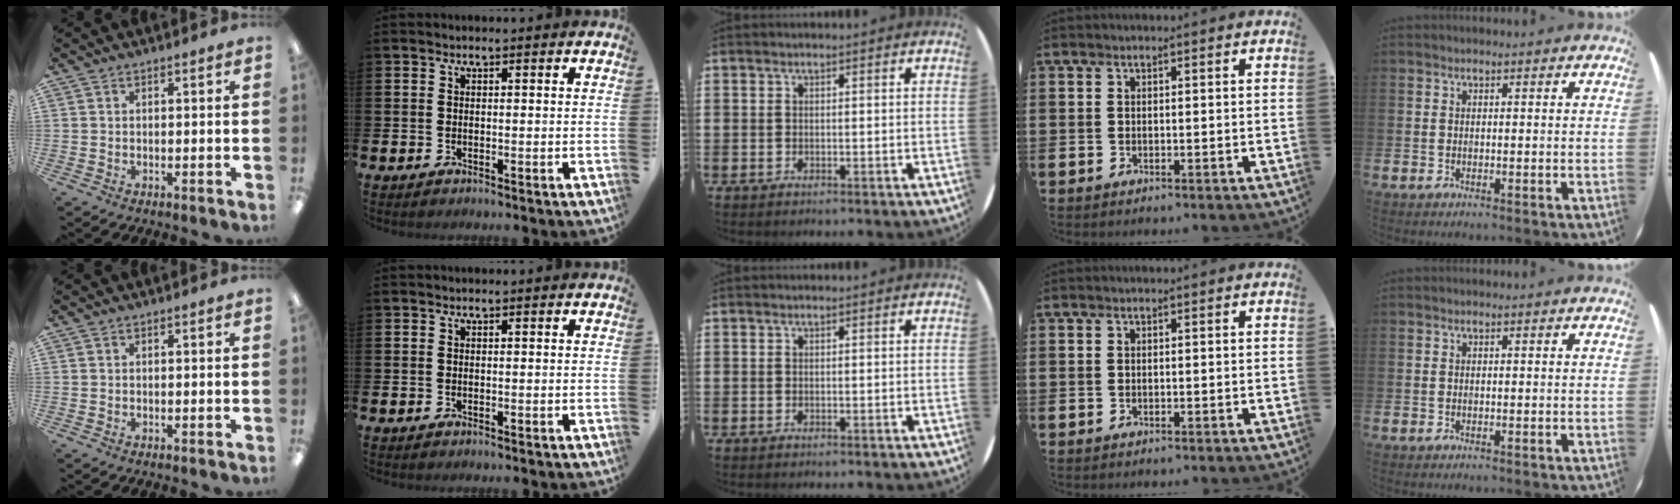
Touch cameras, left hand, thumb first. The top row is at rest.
{}